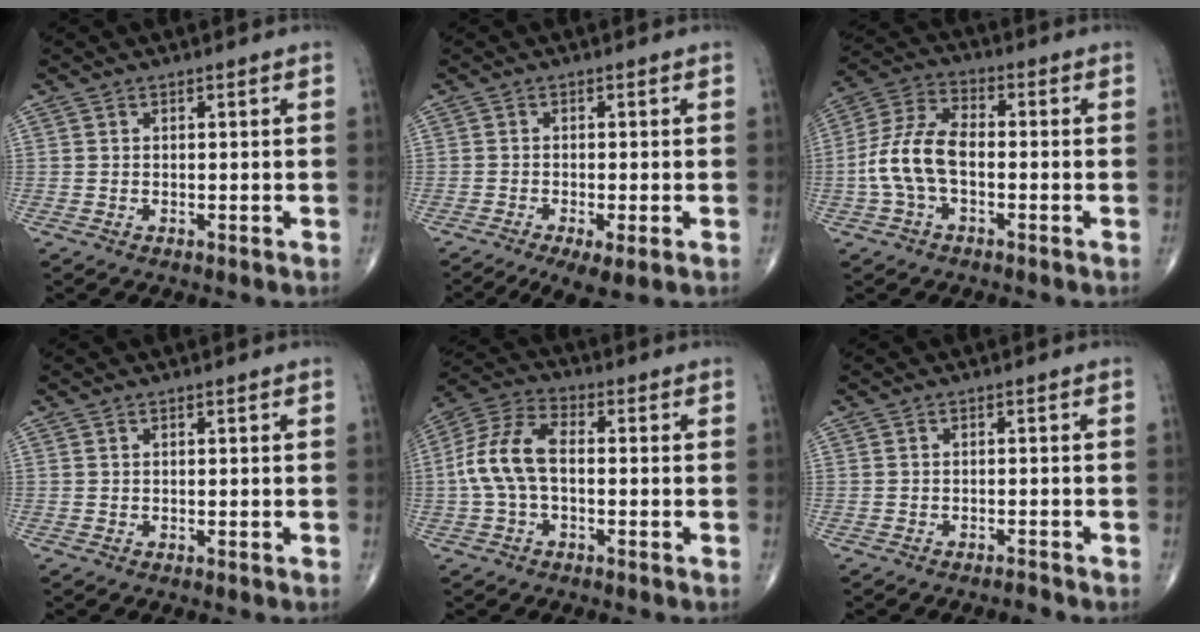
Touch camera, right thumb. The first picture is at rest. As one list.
[{"total": 5.9, "force": [-3.1, 1.6, 4.8], "torque": [-0.087, -0.010, -0.053]}, {"total": 10.4, "force": [-1.9, 5.7, 8.4], "torque": [-0.180, 0.035, -0.045]}, {"total": 0.0}, {"total": 10.2, "force": [-0.8, 5.7, 8.5], "torque": [-0.183, 0.034, -0.022]}, {"total": 1.0, "force": [-1.0, 0.0, 0.0], "torque": [-0.003, 0.006, -0.016]}]